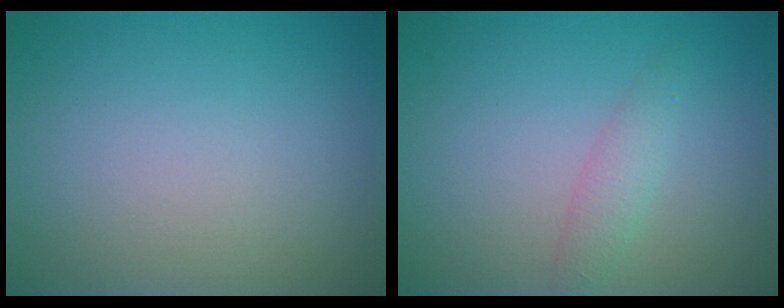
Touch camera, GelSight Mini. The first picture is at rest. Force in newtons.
{"total": 1.7, "press": 1.7, "slide": 0.1}